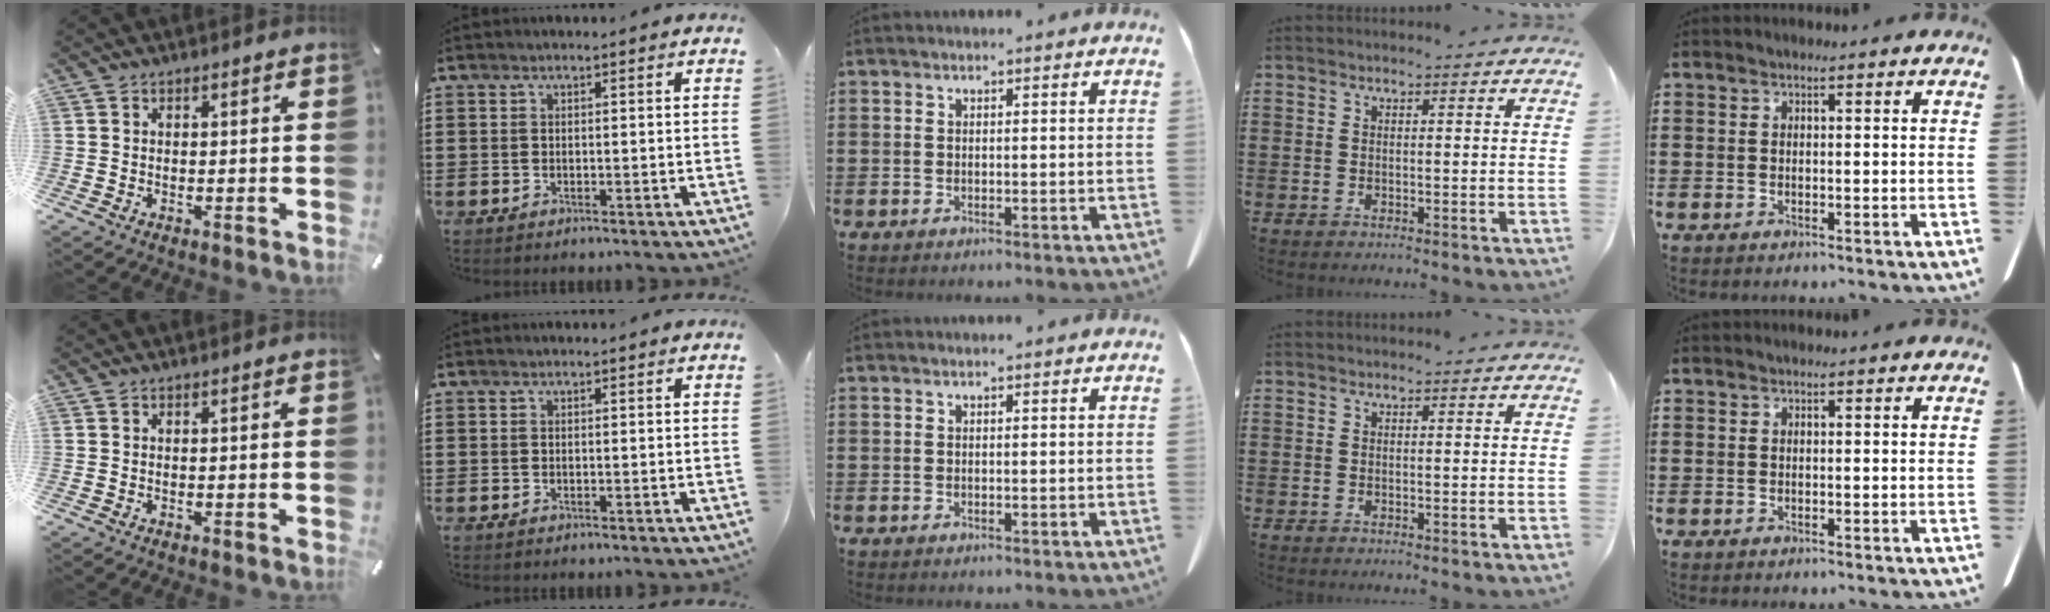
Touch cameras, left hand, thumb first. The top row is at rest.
{}